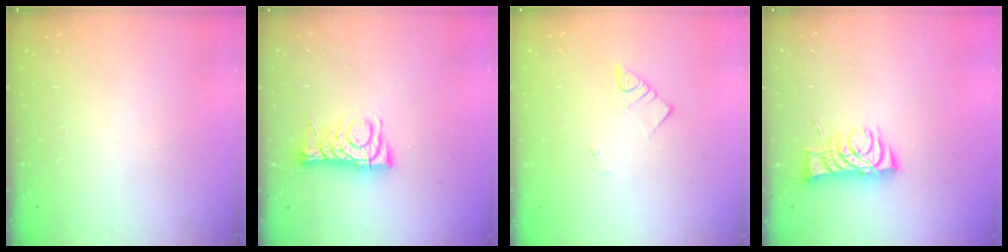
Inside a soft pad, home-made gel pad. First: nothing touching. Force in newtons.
{"total": 8.8, "press": 8.8, "slide": 0.7}
{"total": 3.7, "press": 3.6, "slide": 0.6}
{"total": 7.8, "press": 7.7, "slide": 0.6}